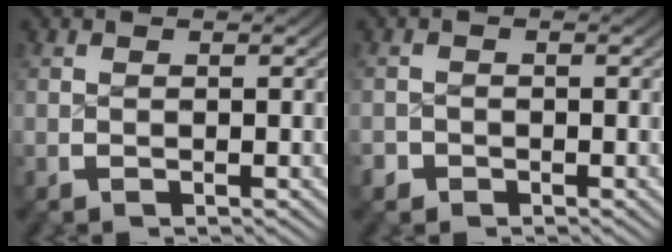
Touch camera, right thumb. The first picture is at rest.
{"total": 1.4, "force": [-1.1, 0.9, -0.1], "torque": [0.002, -0.007, -0.020]}